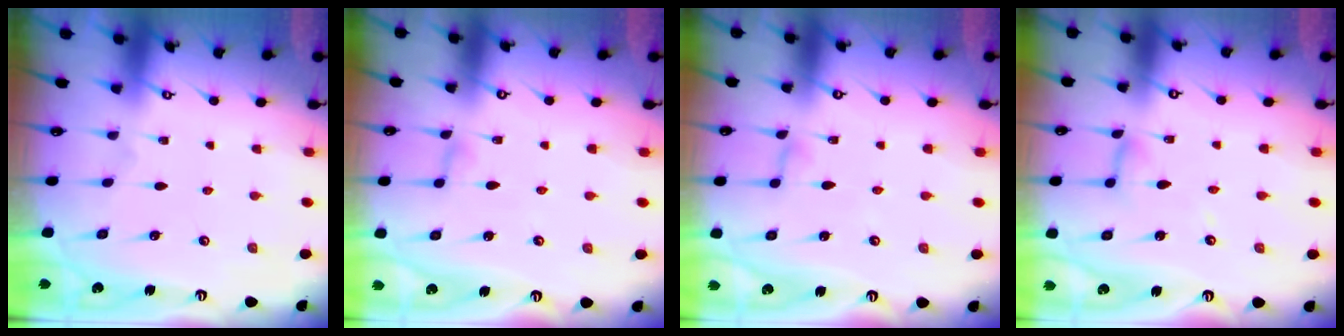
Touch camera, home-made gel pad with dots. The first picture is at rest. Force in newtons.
{"total": 3.9, "press": 3.9, "slide": 0.5}
{"total": 2.9, "press": 2.9, "slide": 0.2}
{"total": 4.9, "press": 4.9, "slide": 0.4}